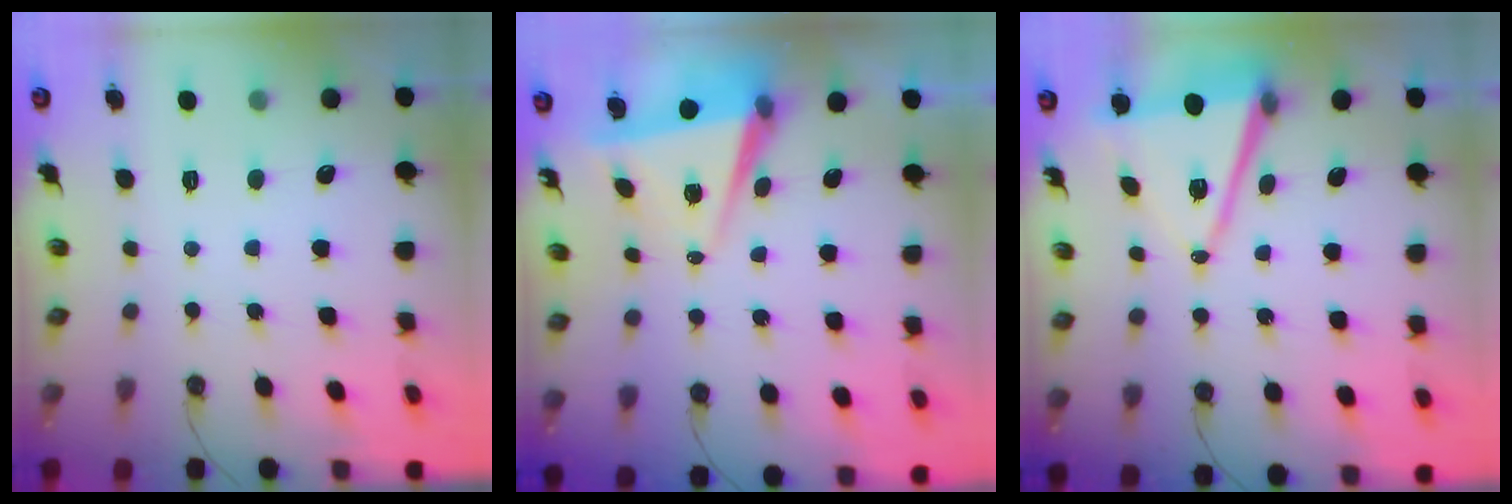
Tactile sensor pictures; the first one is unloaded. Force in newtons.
{"total": 5.8, "press": 4.6, "slide": 3.6}
{"total": 10.6, "press": 9.8, "slide": 3.9}